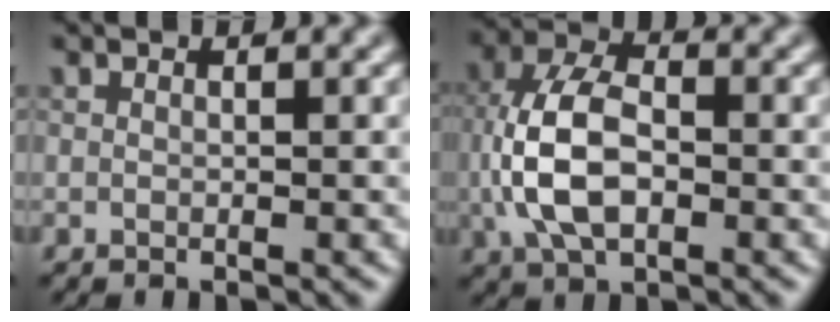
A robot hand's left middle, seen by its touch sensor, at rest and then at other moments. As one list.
[{"total": 6.8, "force": [-0.8, 3.9, 5.6], "torque": [-0.121, 0.006, -0.021]}]